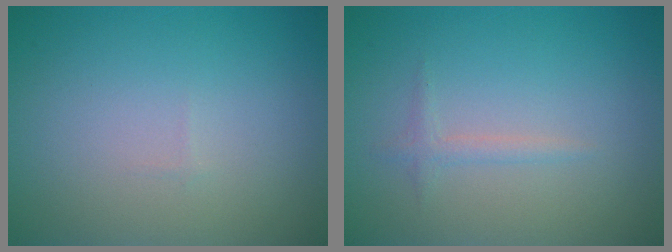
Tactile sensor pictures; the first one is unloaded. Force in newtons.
{"total": 1.0, "press": 1.0, "slide": 0.0}